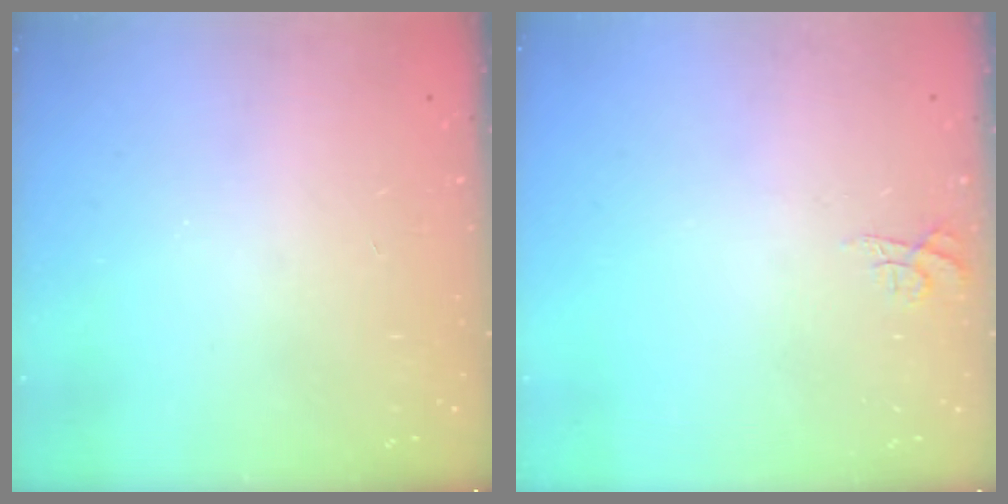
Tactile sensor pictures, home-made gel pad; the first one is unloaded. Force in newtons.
{"total": 5.6, "press": 5.6, "slide": 0.4}